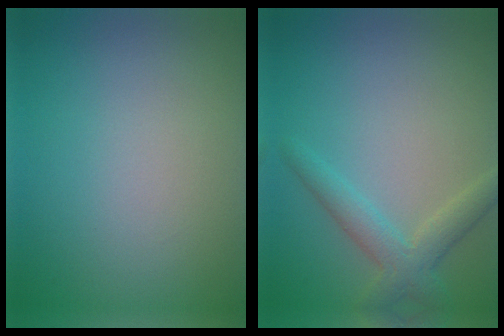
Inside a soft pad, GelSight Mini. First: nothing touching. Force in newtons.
{"total": 3.1, "press": 3.1, "slide": 0.1}